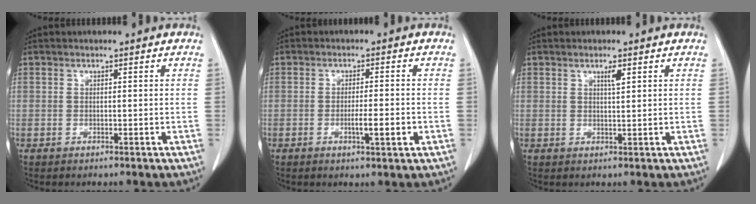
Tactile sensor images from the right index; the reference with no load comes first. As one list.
[{"total": 4.0, "force": [-1.2, 0.2, 3.8], "torque": [-0.062, -0.004, -0.017]}, {"total": 1.6, "force": [0.9, 0.1, 1.3], "torque": [-0.025, -0.003, 0.016]}]